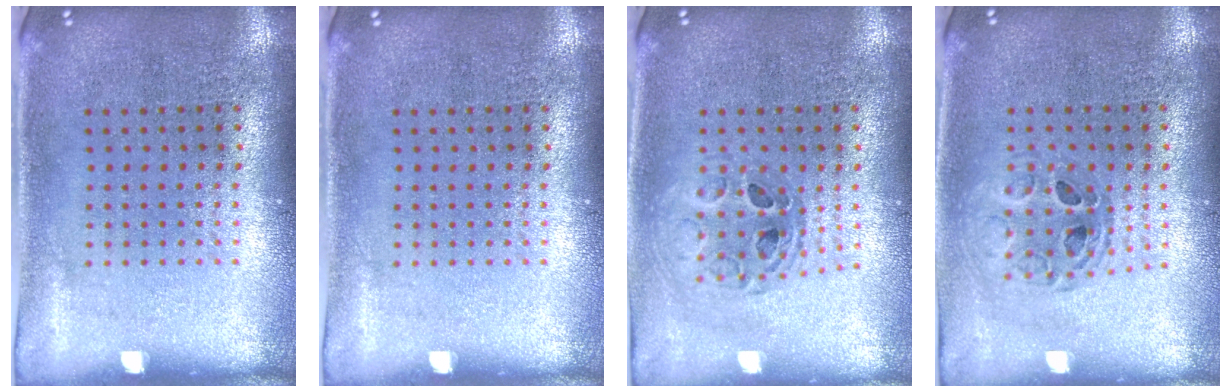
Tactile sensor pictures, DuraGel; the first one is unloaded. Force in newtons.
{"total": 0.0}
{"total": 0.7, "press": 0.7, "slide": 0.1}
{"total": 0.8, "press": 0.8, "slide": 0.1}